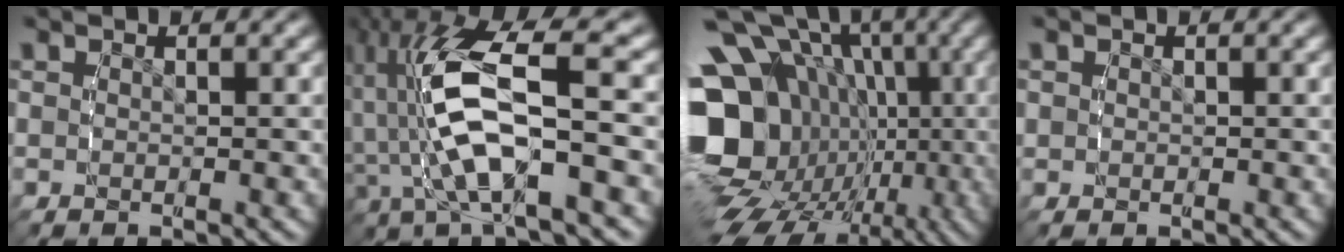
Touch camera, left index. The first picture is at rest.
{"total": 9.5, "force": [-0.9, 4.7, 8.2], "torque": [-0.181, -0.020, -0.015]}
{"total": 18.9, "force": [-2.4, 14.8, 11.5], "torque": [-0.224, -0.055, -0.035]}
{"total": 0.7, "force": [-0.3, 0.7, 0.1], "torque": [-0.009, -0.004, 0.000]}